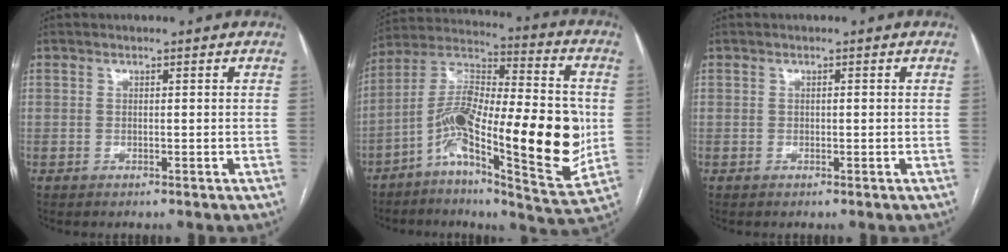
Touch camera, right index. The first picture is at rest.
{"total": 23.0, "force": [-4.3, 5.1, 22.0], "torque": [-0.362, 0.013, -0.071]}
{"total": 0.0}